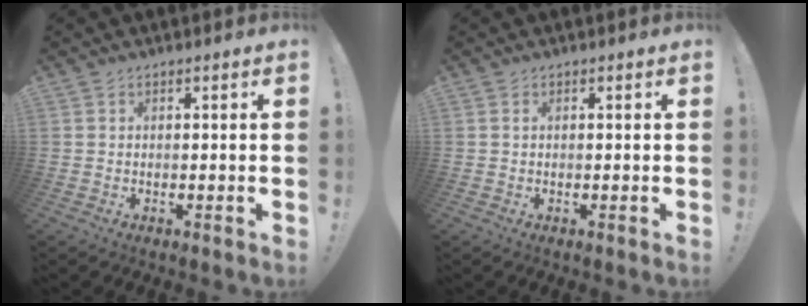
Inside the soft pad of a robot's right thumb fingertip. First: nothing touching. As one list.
[{"total": 0.0}]